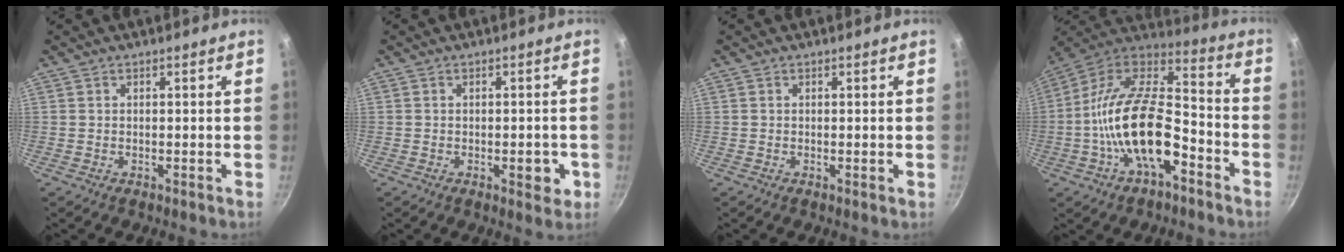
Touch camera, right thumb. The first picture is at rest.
{"total": 4.4, "force": [-1.1, 2.1, 3.7], "torque": [-0.031, 0.004, -0.012]}
{"total": 0.0}
{"total": 20.9, "force": [-7.1, 10.0, 16.9], "torque": [-0.288, 0.059, -0.146]}